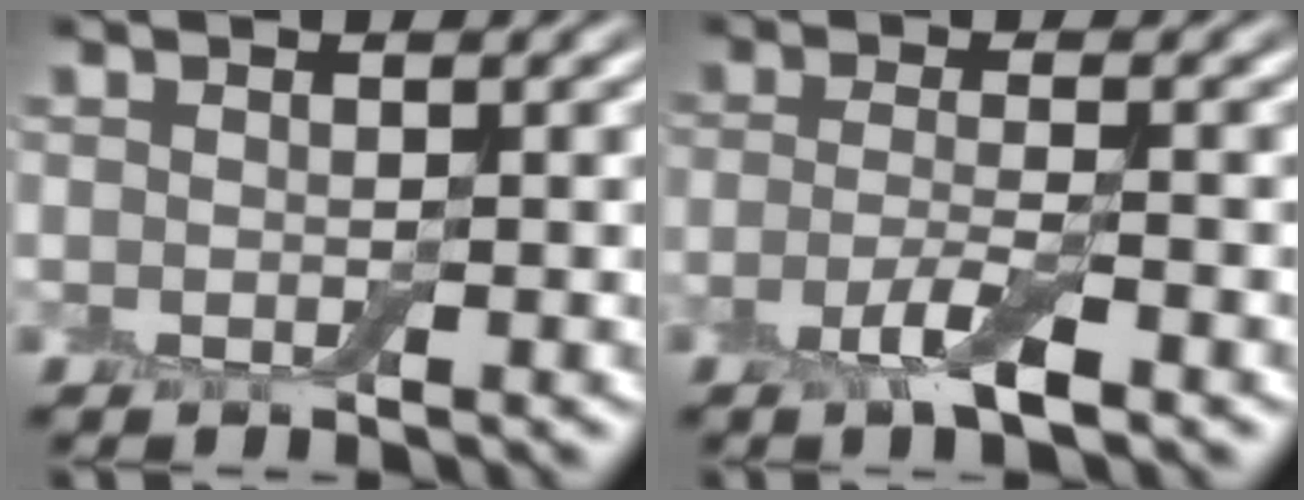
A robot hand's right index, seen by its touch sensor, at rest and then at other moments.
{"total": 3.1, "force": [-1.5, 0.7, 2.6], "torque": [-0.053, -0.002, -0.034]}